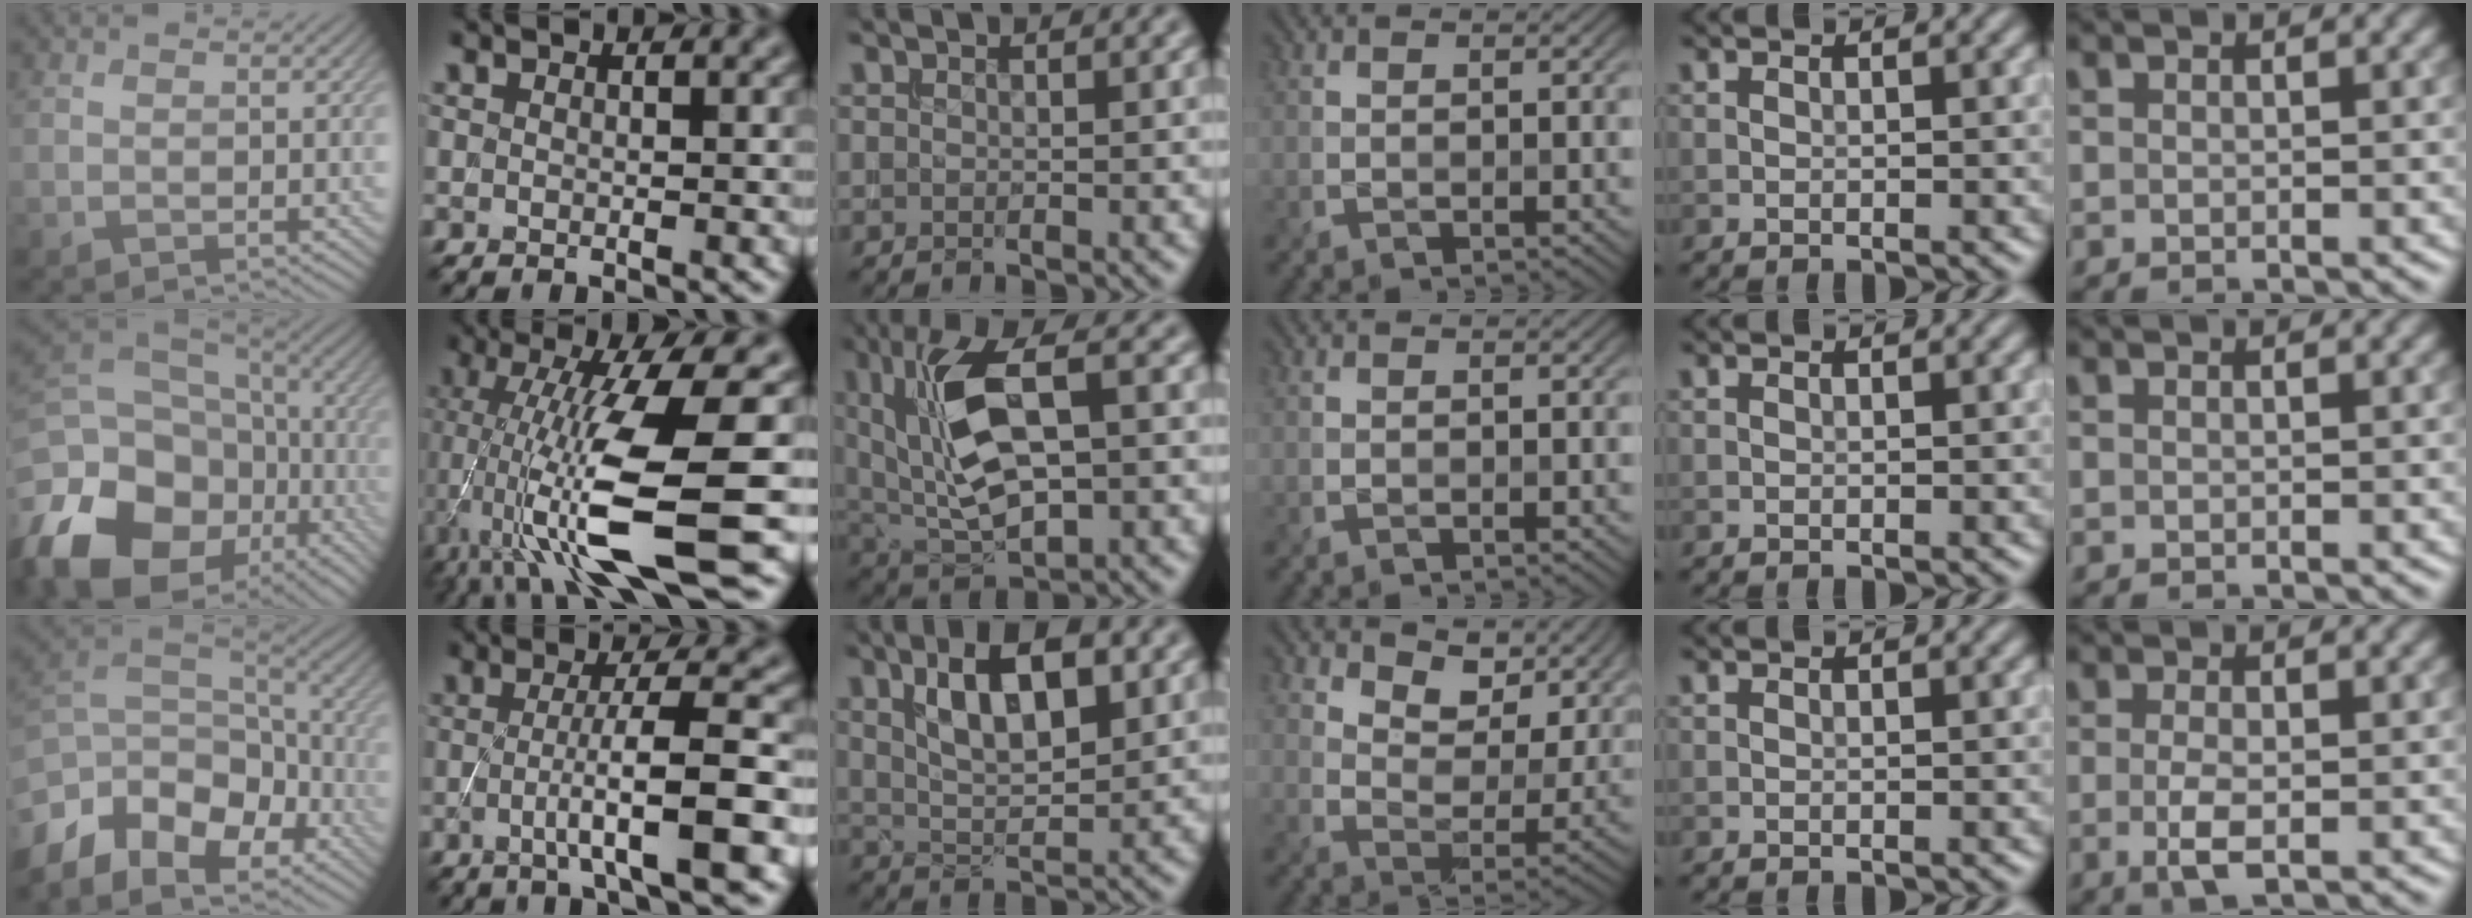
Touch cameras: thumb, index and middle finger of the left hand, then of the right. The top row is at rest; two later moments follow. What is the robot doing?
{"motion": "extract", "object": "backpack"}